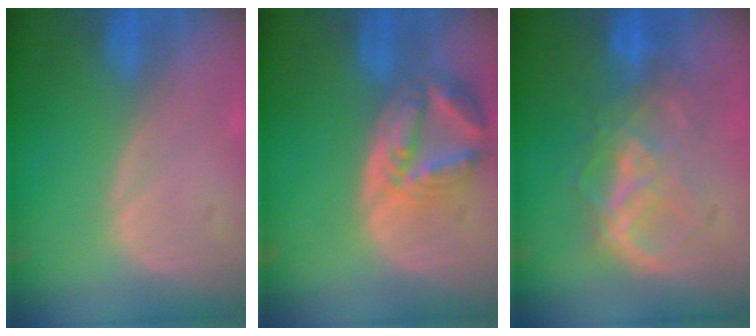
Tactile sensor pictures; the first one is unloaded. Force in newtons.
{"total": 8.0, "press": 7.1, "slide": 3.7}
{"total": 7.1, "press": 7.1, "slide": 1.0}